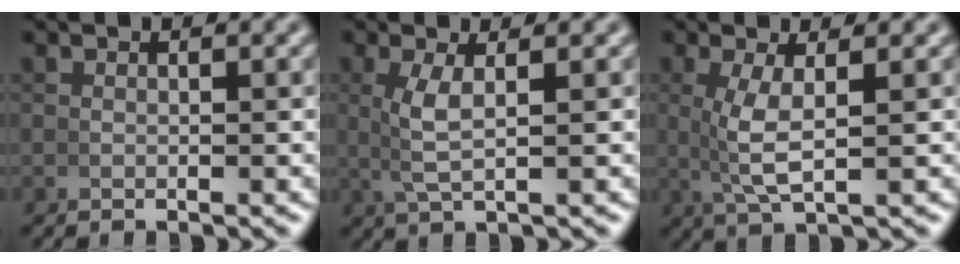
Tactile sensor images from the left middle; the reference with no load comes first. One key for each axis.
{"total": 2.8, "fx": 0.5, "fy": 0.3, "fz": 2.7, "tx": -0.058, "ty": -0.001, "tz": 0.017}
{"total": 3.9, "fx": 0.6, "fy": 0.8, "fz": 3.8, "tx": -0.082, "ty": -0.005, "tz": 0.020}